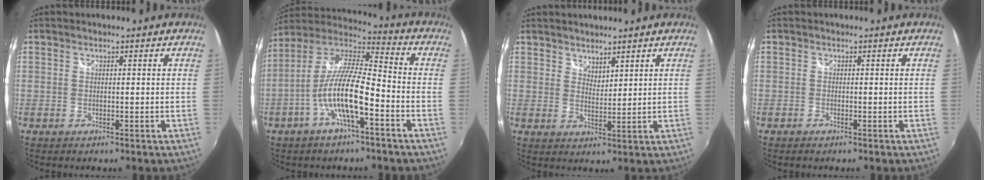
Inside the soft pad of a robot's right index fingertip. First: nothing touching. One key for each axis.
{"total": 13.2, "fx": -5.1, "fy": 2.9, "fz": 11.8, "tx": -0.232, "ty": 0.003, "tz": -0.099}
{"total": 3.0, "fx": 2.7, "fy": 1.1, "fz": 0.8, "tx": -0.008, "ty": 0.000, "tz": 0.048}
{"total": 0.5, "fx": -0.5, "fy": 0.2, "fz": 0.1, "tx": -0.004, "ty": -0.003, "tz": -0.012}